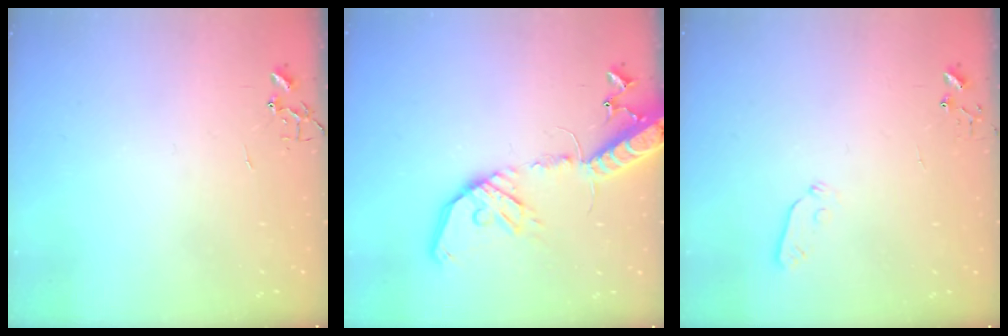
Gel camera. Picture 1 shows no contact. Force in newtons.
{"total": 17.9, "press": 17.6, "slide": 3.7}
{"total": 3.9, "press": 3.8, "slide": 0.8}